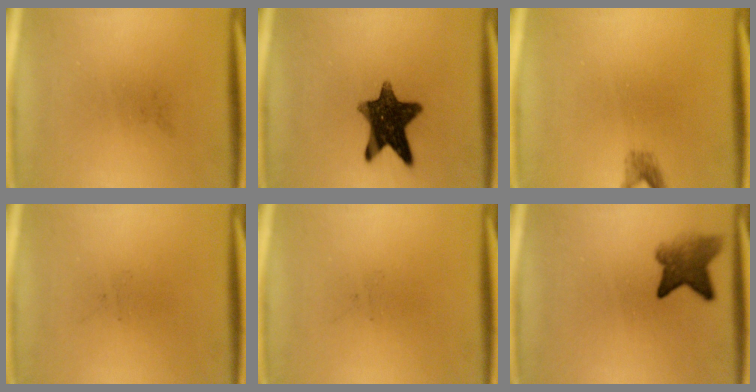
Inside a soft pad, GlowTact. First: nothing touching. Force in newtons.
{"total": 11.9}
{"total": 1.5}
{"total": 0.0}
{"total": 0.0}
{"total": 5.2}